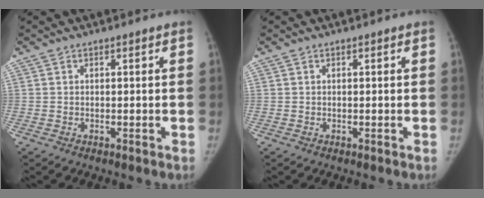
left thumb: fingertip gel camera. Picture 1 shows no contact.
{"total": 0.0}